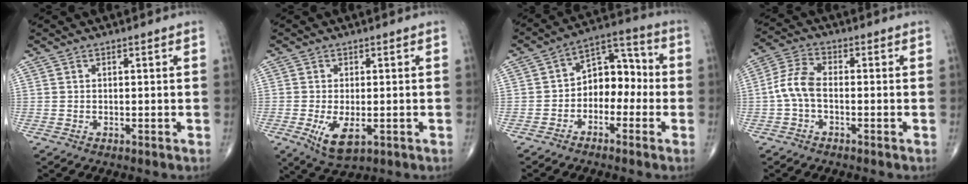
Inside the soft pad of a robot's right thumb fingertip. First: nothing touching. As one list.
[{"total": 6.1, "force": [-1.8, 2.8, 5.1], "torque": [-0.094, -0.015, -0.023]}, {"total": 9.3, "force": [-2.0, 6.5, 6.3], "torque": [-0.059, 0.046, -0.048]}, {"total": 6.0, "force": [-1.1, 3.1, 5.1], "torque": [-0.113, 0.019, -0.032]}]